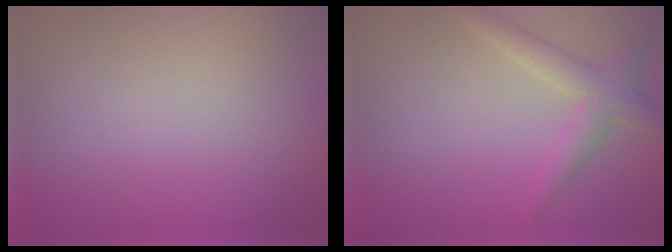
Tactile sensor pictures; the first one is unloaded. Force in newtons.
{"total": 2.8, "press": 2.7, "slide": 0.2}